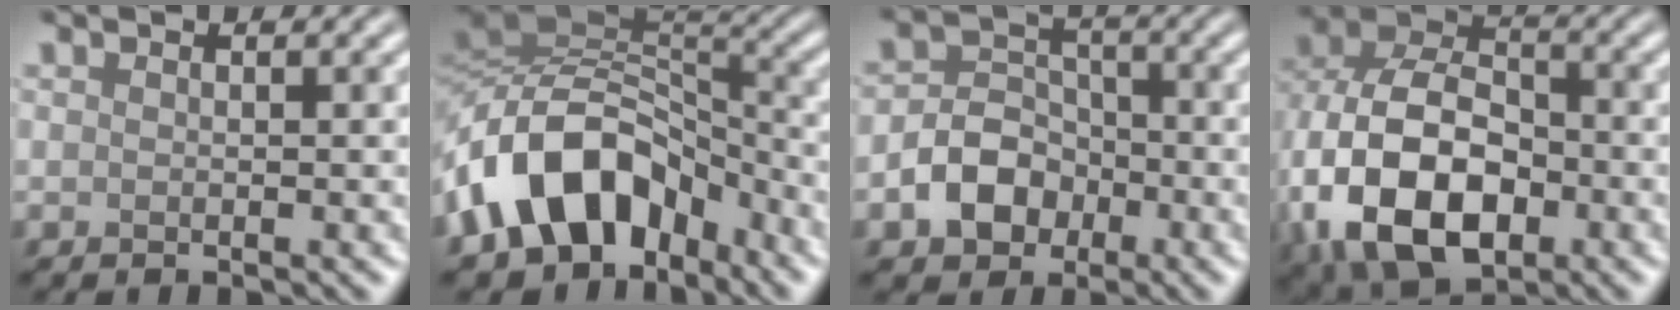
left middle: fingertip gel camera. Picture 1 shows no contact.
{"total": 11.7, "force": [-5.6, 7.7, 6.9], "torque": [-0.120, 0.019, -0.115]}
{"total": 4.5, "force": [-1.8, 3.5, 2.2], "torque": [-0.035, 0.001, -0.035]}
{"total": 14.2, "force": [-4.4, 9.1, 9.9], "torque": [-0.213, -0.024, -0.086]}